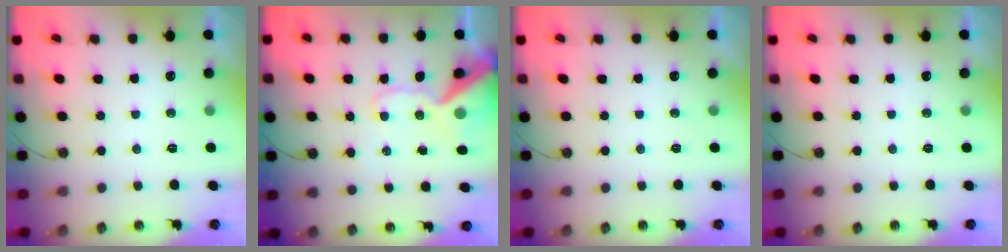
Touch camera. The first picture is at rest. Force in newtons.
{"total": 14.8, "press": 14.6, "slide": 2.2}
{"total": 0.0}
{"total": 0.0}